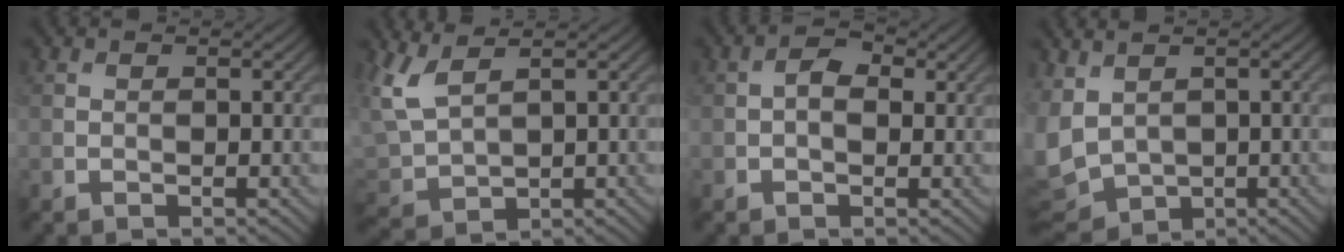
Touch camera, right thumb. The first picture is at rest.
{"total": 5.6, "force": [3.4, 2.2, 3.9], "torque": [-0.117, 0.001, 0.071]}
{"total": 2.6, "force": [0.2, 1.6, 2.1], "torque": [-0.037, 0.003, -0.003]}
{"total": 7.0, "force": [-0.1, 4.9, 5.0], "torque": [-0.170, -0.015, 0.002]}